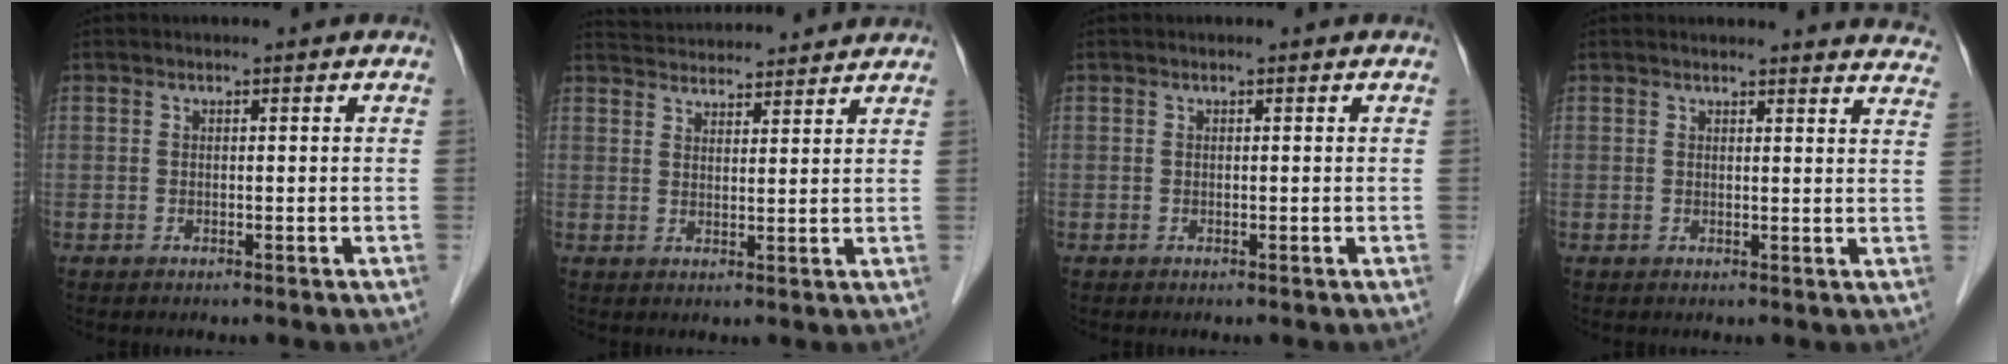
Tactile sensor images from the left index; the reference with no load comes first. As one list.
[{"total": 10.8, "force": [10.5, 1.1, 2.3], "torque": [-0.040, 0.031, 0.149]}, {"total": 0.0}, {"total": 13.5, "force": [13.3, 1.3, 2.2], "torque": [-0.002, -0.054, 0.117]}]